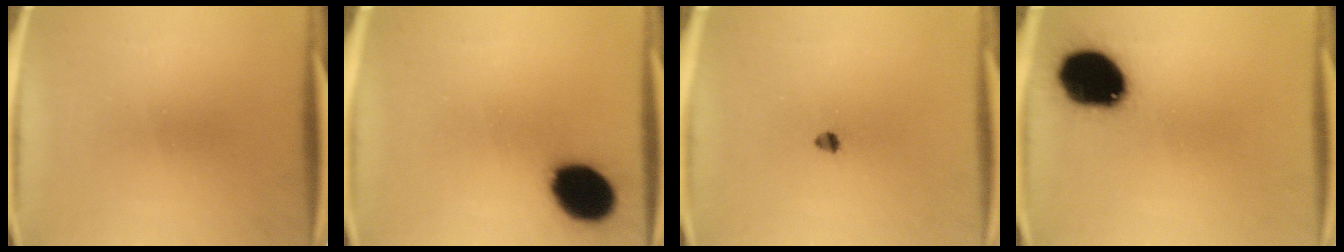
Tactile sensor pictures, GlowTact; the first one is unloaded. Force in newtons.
{"total": 14.7}
{"total": 1.4}
{"total": 18.6}